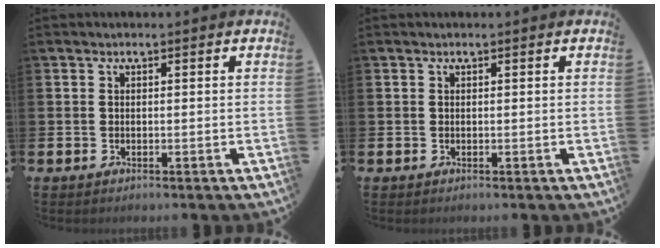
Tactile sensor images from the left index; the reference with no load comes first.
{"total": 0.0}